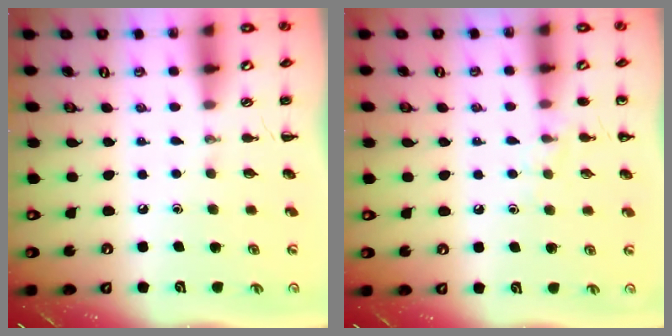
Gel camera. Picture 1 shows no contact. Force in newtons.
{"total": 6.1, "press": 5.6, "slide": 2.4}